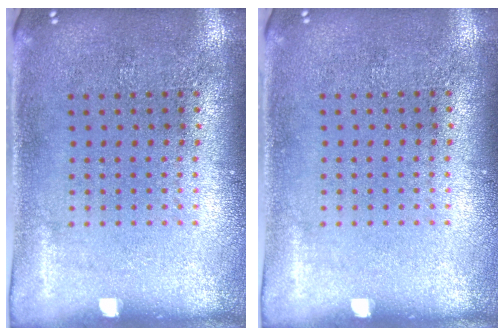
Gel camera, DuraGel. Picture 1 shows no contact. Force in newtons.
{"total": 0.0}